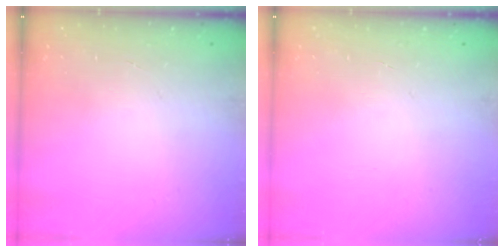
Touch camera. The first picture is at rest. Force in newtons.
{"total": 0.0}